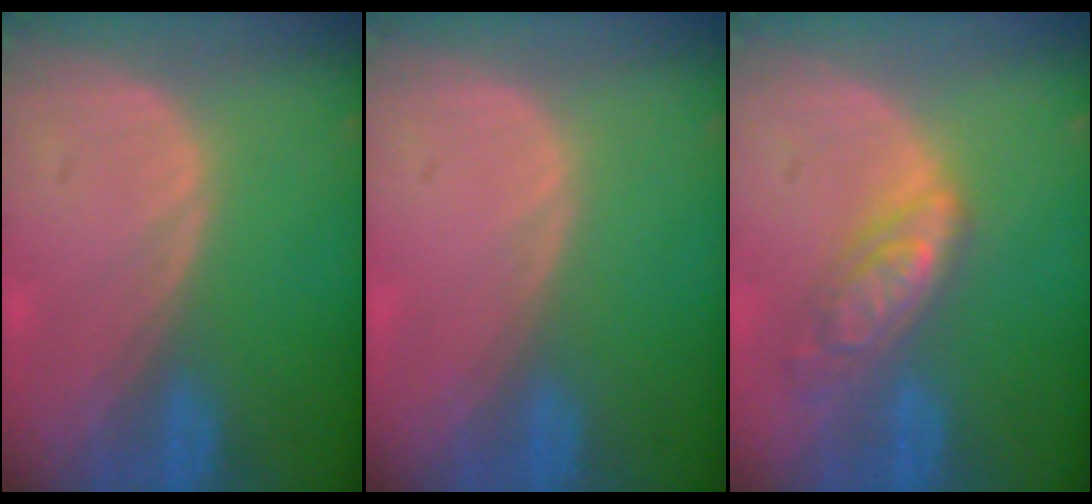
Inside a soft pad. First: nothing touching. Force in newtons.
{"total": 0.0}
{"total": 6.4, "press": 5.7, "slide": 3.0}